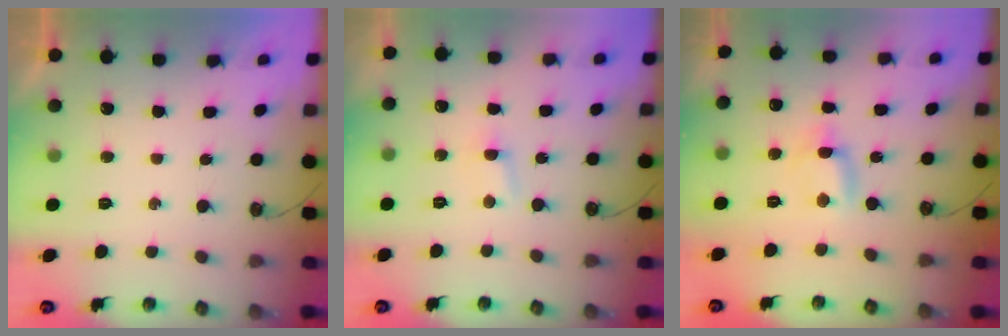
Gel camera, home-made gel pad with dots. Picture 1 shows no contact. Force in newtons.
{"total": 2.8, "press": 2.8, "slide": 0.4}
{"total": 1.1, "press": 1.1, "slide": 0.1}